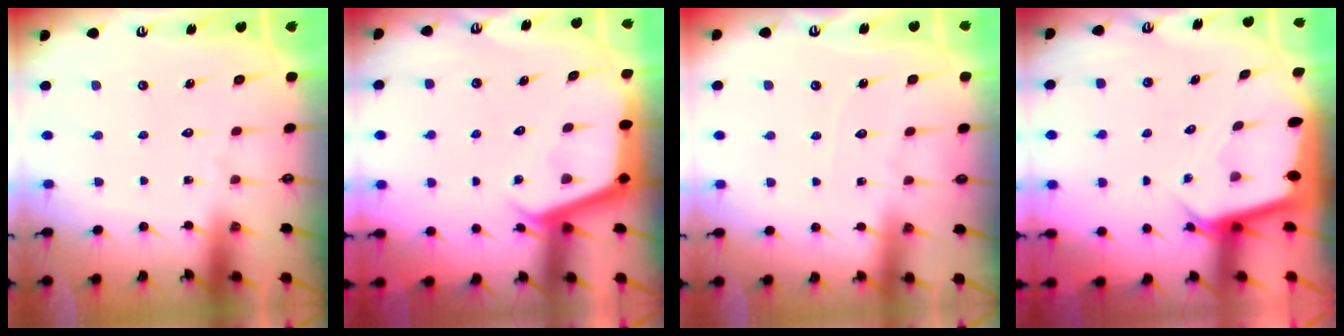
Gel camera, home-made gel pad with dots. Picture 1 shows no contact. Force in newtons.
{"total": 3.9, "press": 3.9, "slide": 0.2}
{"total": 2.6, "press": 2.6, "slide": 0.4}
{"total": 3.3, "press": 3.3, "slide": 0.2}